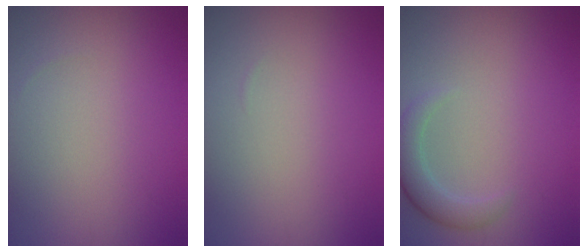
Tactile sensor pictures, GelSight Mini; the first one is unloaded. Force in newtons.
{"total": 0.0}
{"total": 2.6, "press": 2.6, "slide": 0.1}